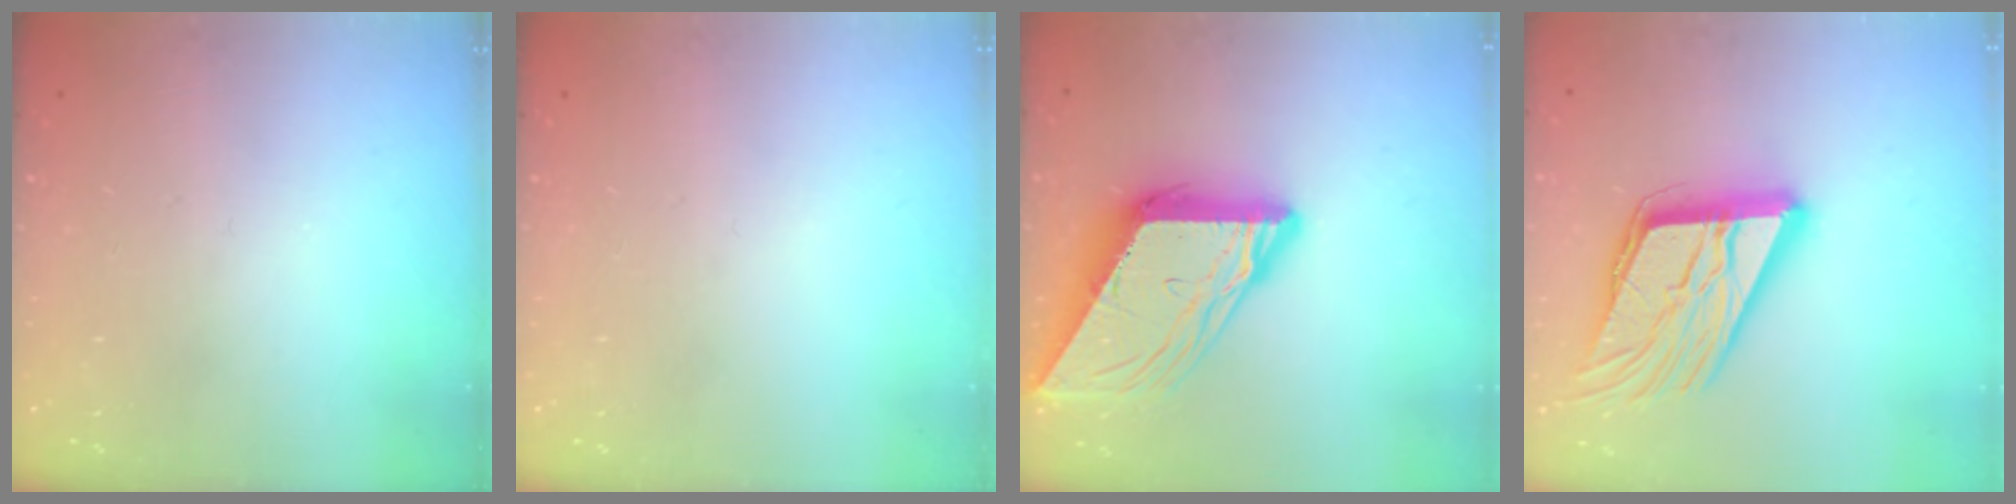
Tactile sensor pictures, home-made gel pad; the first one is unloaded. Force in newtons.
{"total": 0.0}
{"total": 14.2, "press": 14.1, "slide": 1.5}
{"total": 19.2, "press": 19.0, "slide": 2.8}